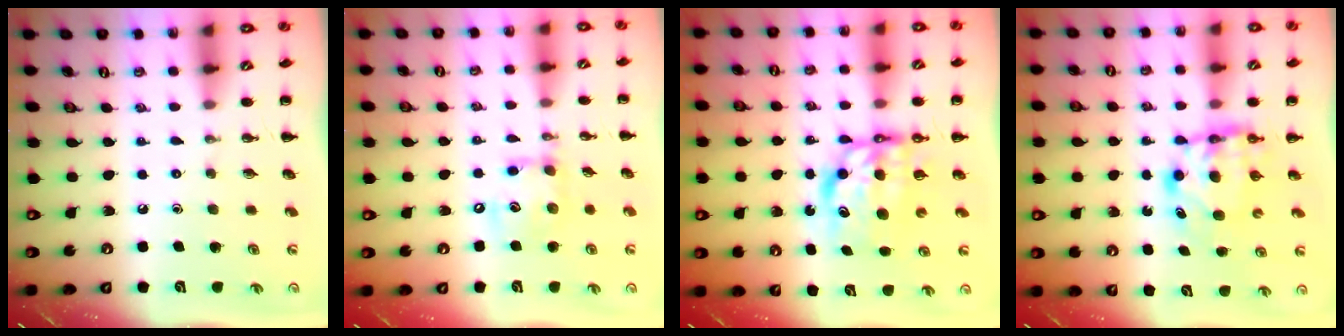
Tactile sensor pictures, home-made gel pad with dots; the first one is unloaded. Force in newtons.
{"total": 11.5, "press": 11.3, "slide": 1.8}
{"total": 8.3, "press": 8.1, "slide": 2.0}
{"total": 5.9, "press": 5.9, "slide": 0.6}